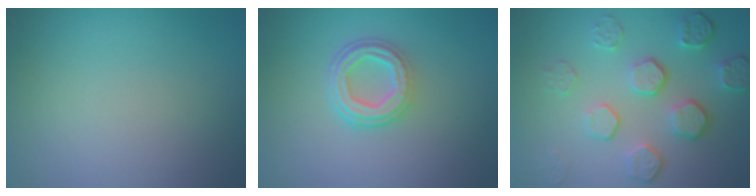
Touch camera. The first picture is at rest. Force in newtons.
{"total": 4.2, "press": 3.2, "slide": 2.6}
{"total": 5.6, "press": 4.0, "slide": 3.9}